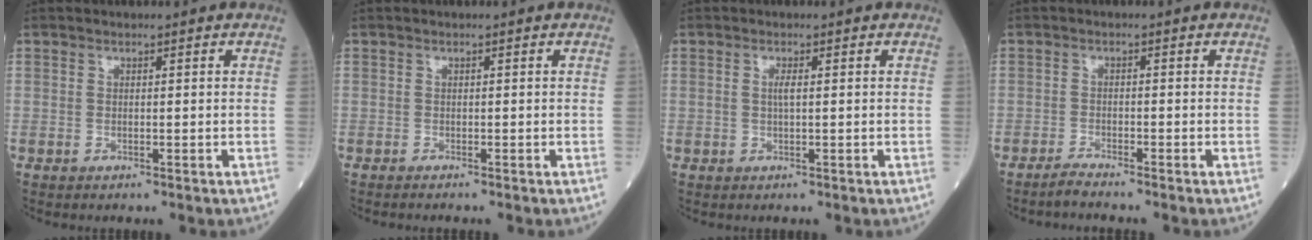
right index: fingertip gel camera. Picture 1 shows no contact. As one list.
[{"total": 0.9, "force": [-0.9, -0.1, 0.3], "torque": [-0.005, 0.000, -0.013]}, {"total": 1.3, "force": [0.1, 0.2, 1.3], "torque": [-0.029, 0.001, 0.001]}, {"total": 2.0, "force": [-1.9, -0.4, 0.4], "torque": [-0.013, -0.007, -0.039]}]